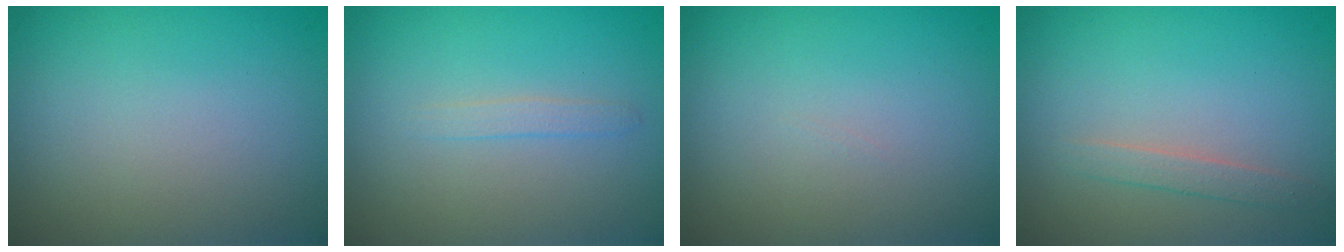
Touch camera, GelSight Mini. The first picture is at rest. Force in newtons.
{"total": 0.9, "press": 0.9, "slide": 0.1}
{"total": 0.0}
{"total": 1.3, "press": 1.3, "slide": 0.1}